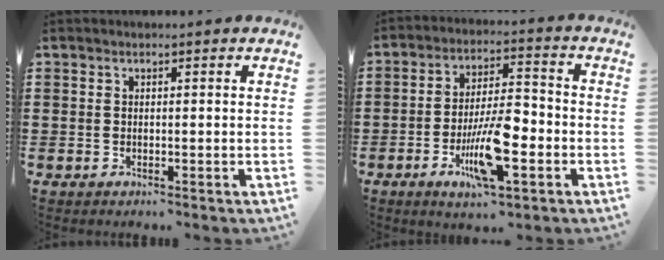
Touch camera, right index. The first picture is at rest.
{"total": 11.4, "force": [-4.1, 3.7, 10.0], "torque": [-0.183, -0.002, -0.073]}